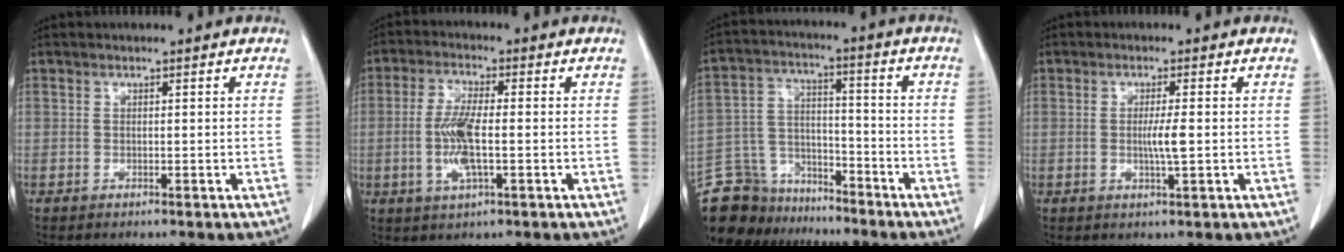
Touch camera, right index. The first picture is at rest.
{"total": 7.2, "force": [-1.1, 1.5, 7.0], "torque": [-0.149, -0.006, -0.023]}
{"total": 12.4, "force": [-11.0, 5.8, 0.5], "torque": [-0.022, 0.047, -0.191]}
{"total": 3.1, "force": [-0.2, -0.1, 3.1], "torque": [-0.059, -0.005, -0.004]}